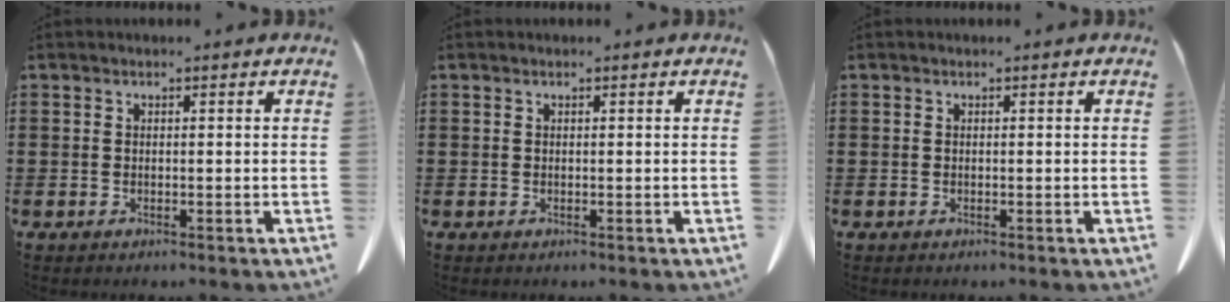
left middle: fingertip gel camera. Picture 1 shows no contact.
{"total": 0.0}
{"total": 0.0}